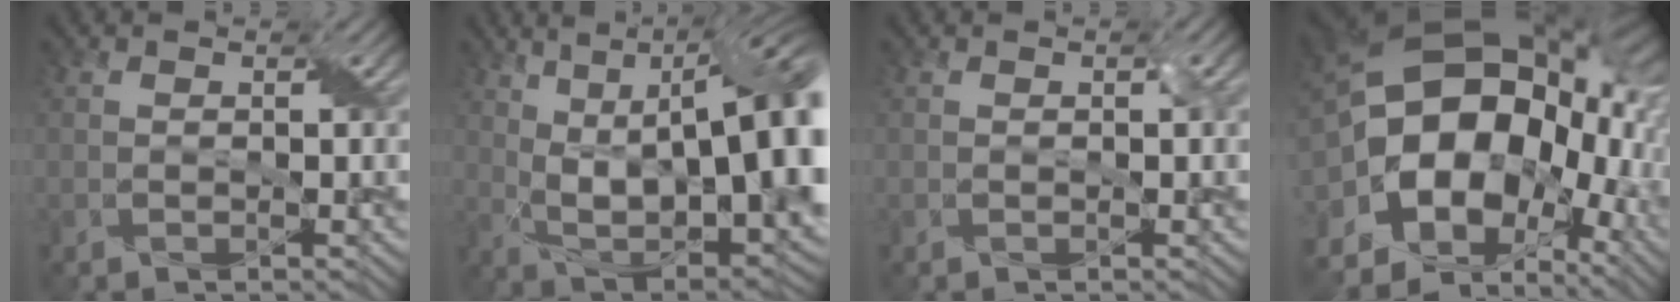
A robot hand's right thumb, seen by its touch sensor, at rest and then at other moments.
{"total": 19.9, "force": [4.3, 8.7, 17.4], "torque": [-0.252, 0.015, 0.076]}
{"total": 1.0, "force": [0.1, 0.3, 0.9], "torque": [-0.016, 0.002, 0.002]}
{"total": 22.7, "force": [-2.1, 16.3, 15.6], "torque": [-0.281, -0.028, -0.029]}